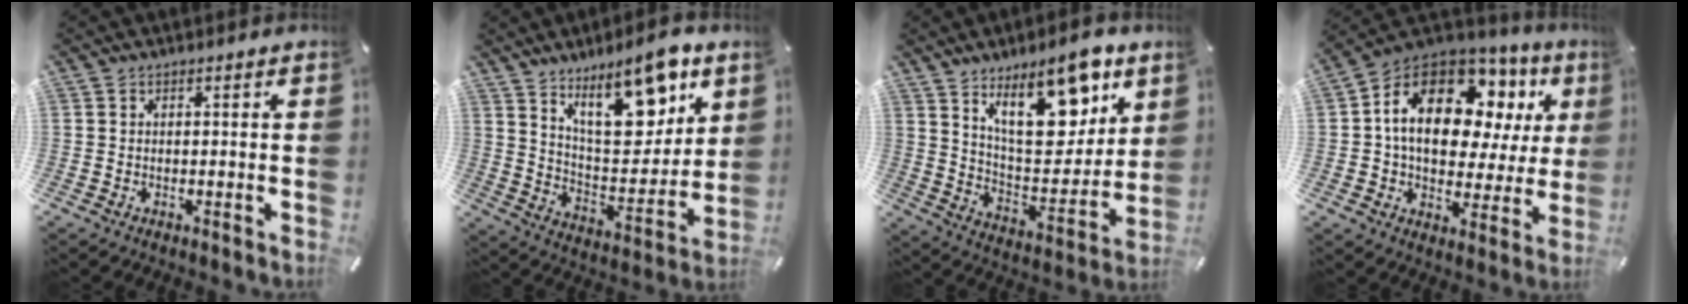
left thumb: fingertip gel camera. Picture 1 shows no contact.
{"total": 18.7, "force": [12.0, 8.1, 11.8], "torque": [-0.159, -0.072, 0.199]}
{"total": 20.2, "force": [12.2, 9.4, 13.0], "torque": [-0.181, -0.068, 0.204]}
{"total": 18.4, "force": [6.1, 12.0, 12.5], "torque": [-0.211, -0.026, 0.104]}